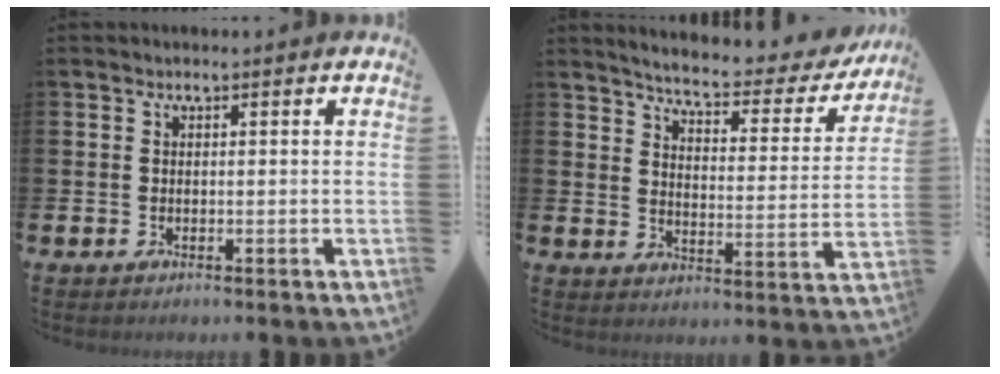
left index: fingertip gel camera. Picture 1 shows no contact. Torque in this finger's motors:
{"motor_torque": [0.94, -1.20, 0.43, 0.10]}